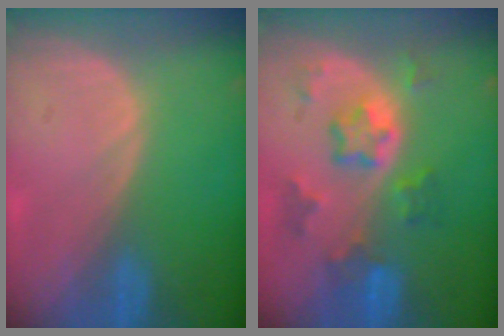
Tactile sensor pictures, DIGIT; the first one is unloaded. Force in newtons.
{"total": 7.5, "press": 6.6, "slide": 3.6}